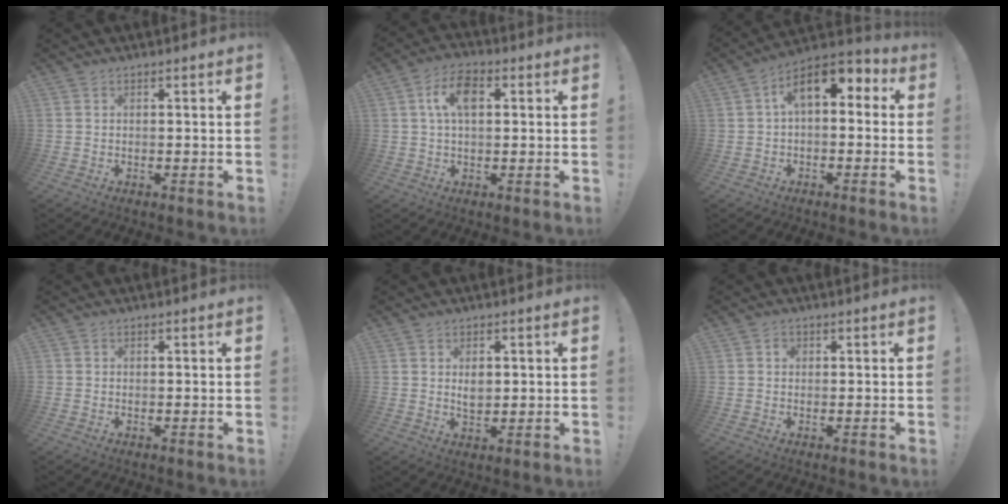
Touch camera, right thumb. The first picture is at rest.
{"total": 8.8, "force": [2.0, 5.1, 6.8], "torque": [-0.107, 0.010, 0.037]}
{"total": 10.2, "force": [3.1, 5.0, 8.4], "torque": [-0.129, -0.006, 0.058]}
{"total": 0.7, "force": [-0.3, 0.6, 0.1], "torque": [-0.006, 0.005, -0.003]}
{"total": 4.0, "force": [0.7, 2.8, 2.8], "torque": [-0.043, 0.001, 0.010]}
{"total": 1.3, "force": [0.1, 1.2, 0.5], "torque": [-0.001, 0.000, -0.001]}